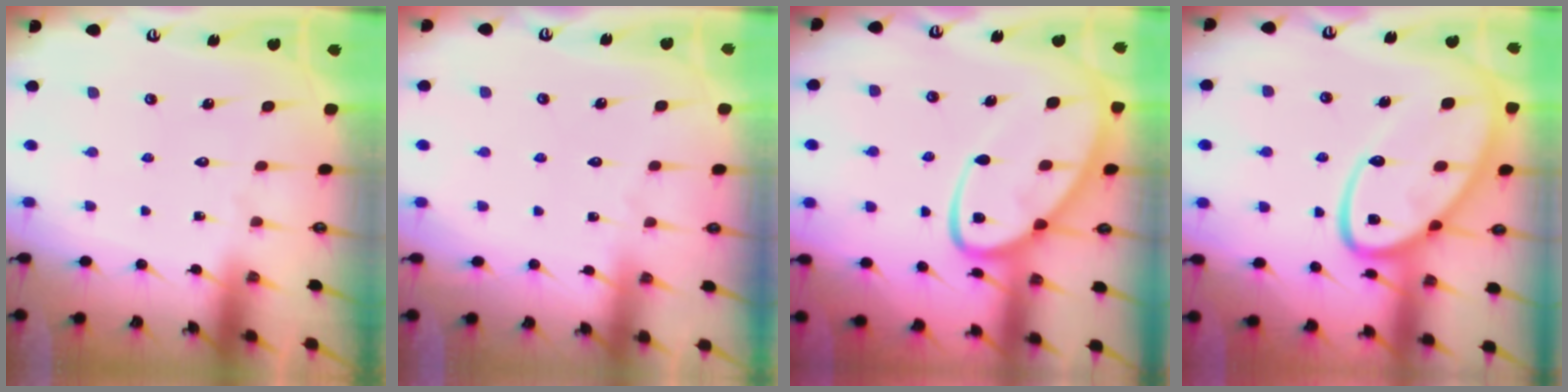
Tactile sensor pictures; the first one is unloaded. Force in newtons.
{"total": 1.8, "press": 1.8, "slide": 0.3}
{"total": 13.2, "press": 13.1, "slide": 1.2}
{"total": 19.6, "press": 19.5, "slide": 1.8}